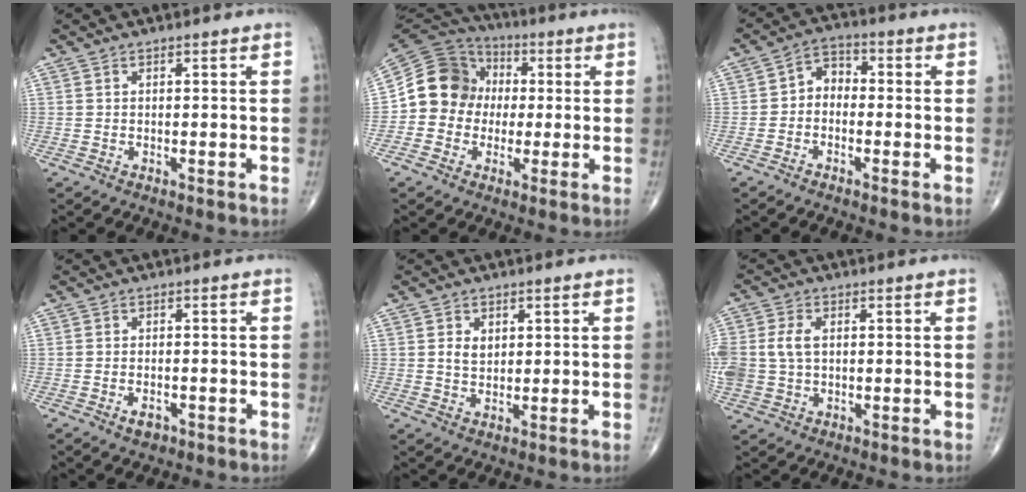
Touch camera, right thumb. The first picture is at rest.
{"total": 12.8, "force": [-0.1, 11.7, 5.2], "torque": [-0.070, 0.030, -0.012]}
{"total": 4.8, "force": [-0.9, 3.7, 2.9], "torque": [-0.028, 0.025, -0.033]}
{"total": 2.3, "force": [-1.3, 1.3, 1.4], "torque": [-0.021, 0.004, -0.019]}
{"total": 3.4, "force": [0.9, 2.5, 2.1], "torque": [-0.024, -0.005, 0.019]}
{"total": 8.0, "force": [0.6, 5.7, 5.7], "torque": [-0.134, 0.009, 0.016]}